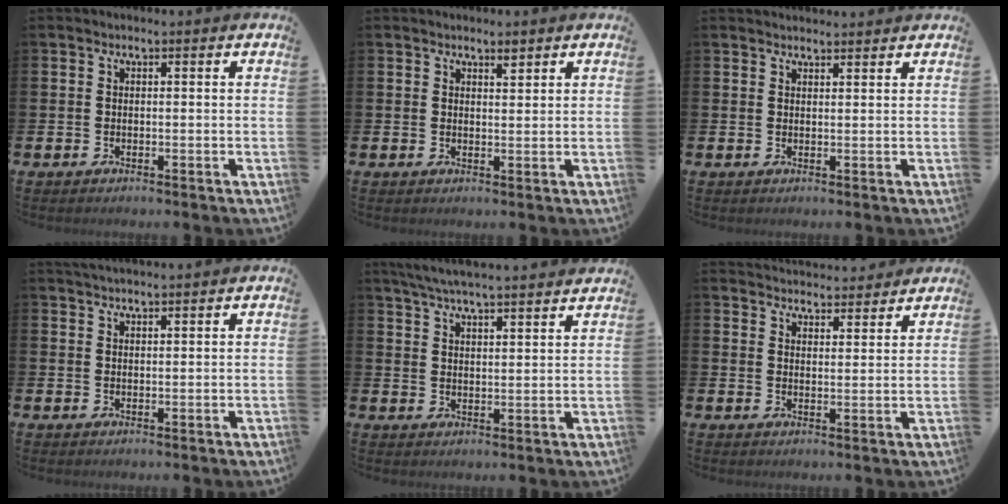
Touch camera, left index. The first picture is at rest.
{"total": 2.1, "force": [2.0, 0.5, 0.6], "torque": [0.004, -0.013, 0.032]}
{"total": 1.8, "force": [1.7, 0.3, 0.0], "torque": [0.006, -0.009, 0.030]}
{"total": 2.1, "force": [2.1, -0.1, 0.3], "torque": [-0.007, -0.007, 0.038]}
{"total": 5.8, "force": [5.7, -0.2, 1.4], "torque": [-0.049, -0.029, 0.102]}
{"total": 4.2, "force": [4.2, 0.6, -0.3], "torque": [0.002, -0.030, 0.073]}